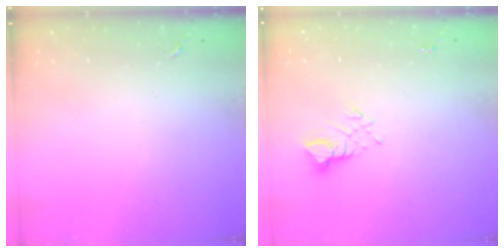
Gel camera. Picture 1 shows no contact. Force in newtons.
{"total": 3.5, "press": 3.5, "slide": 0.3}